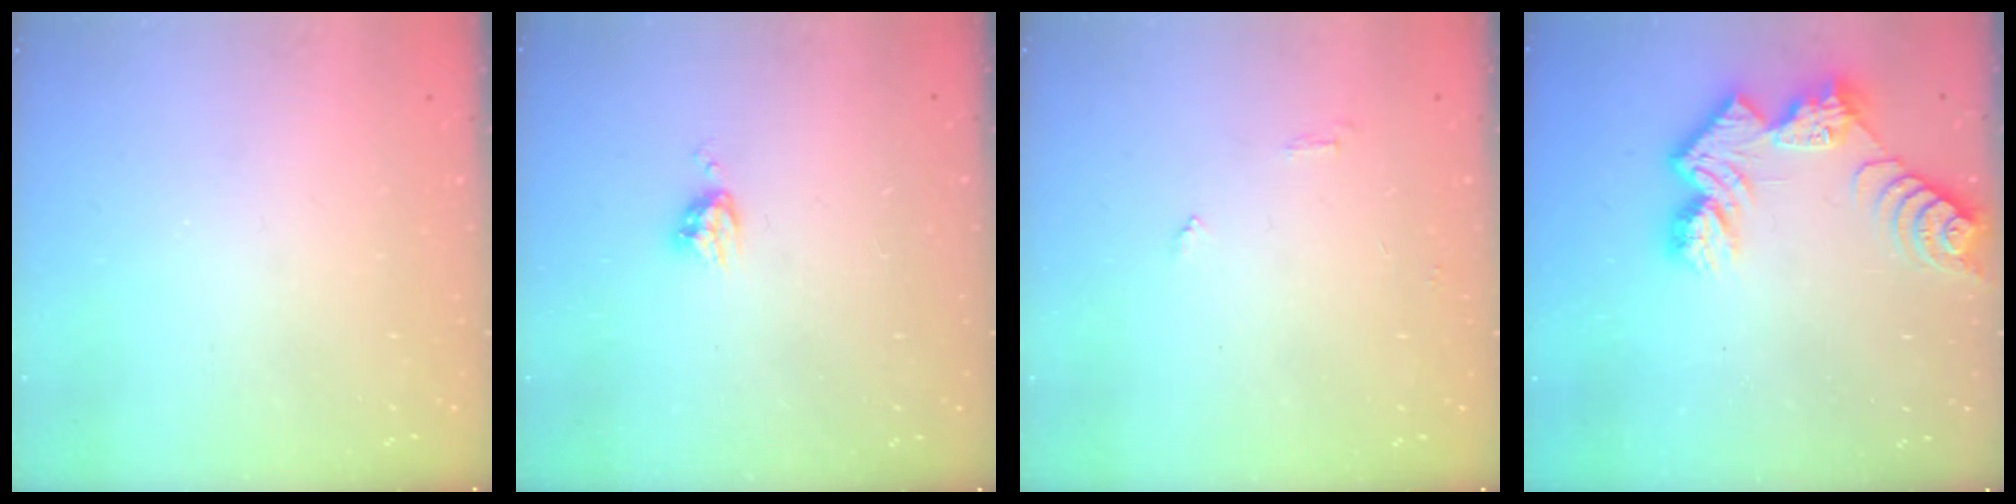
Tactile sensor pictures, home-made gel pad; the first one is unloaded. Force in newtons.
{"total": 4.4, "press": 4.4, "slide": 0.6}
{"total": 3.9, "press": 3.9, "slide": 0.4}
{"total": 10.9, "press": 10.9, "slide": 0.8}